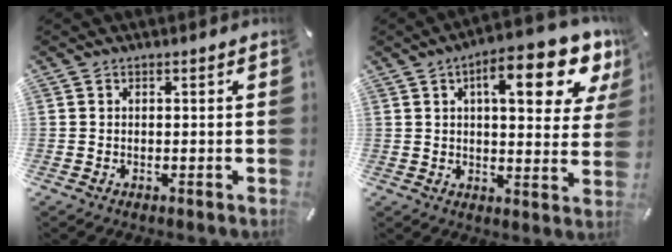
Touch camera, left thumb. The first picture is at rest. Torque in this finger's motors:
{"motor_torque": [0.82, 0.83, 1.39, -1.38, 0.27]}